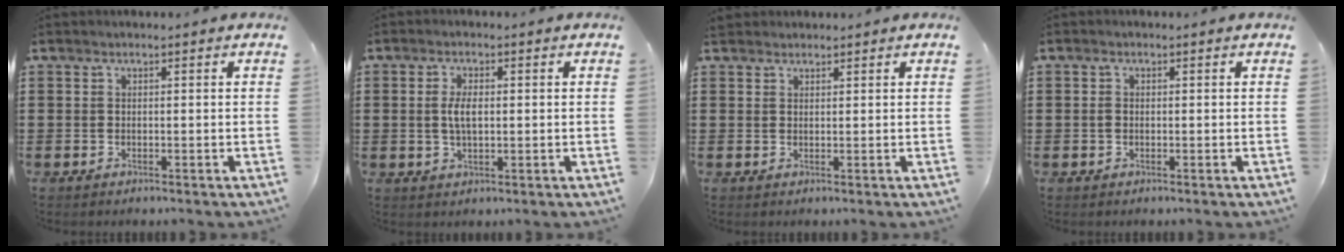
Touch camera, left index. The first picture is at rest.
{"total": 3.5, "force": [0.2, 1.5, 3.1], "torque": [-0.071, 0.002, -0.001]}
{"total": 1.3, "force": [1.2, 0.5, 0.1], "torque": [-0.005, 0.002, 0.024]}
{"total": 1.1, "force": [-0.1, 0.7, 0.9], "torque": [-0.019, 0.004, -0.002]}